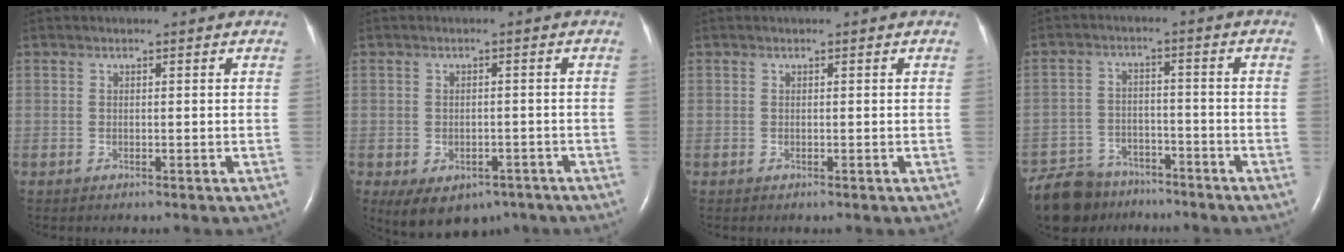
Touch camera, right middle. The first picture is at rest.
{"total": 8.3, "force": [-5.2, 5.3, 3.7], "torque": [-0.059, 0.008, -0.065]}
{"total": 0.0}
{"total": 10.5, "force": [-8.9, 5.2, 2.1], "torque": [-0.051, 0.008, -0.144]}